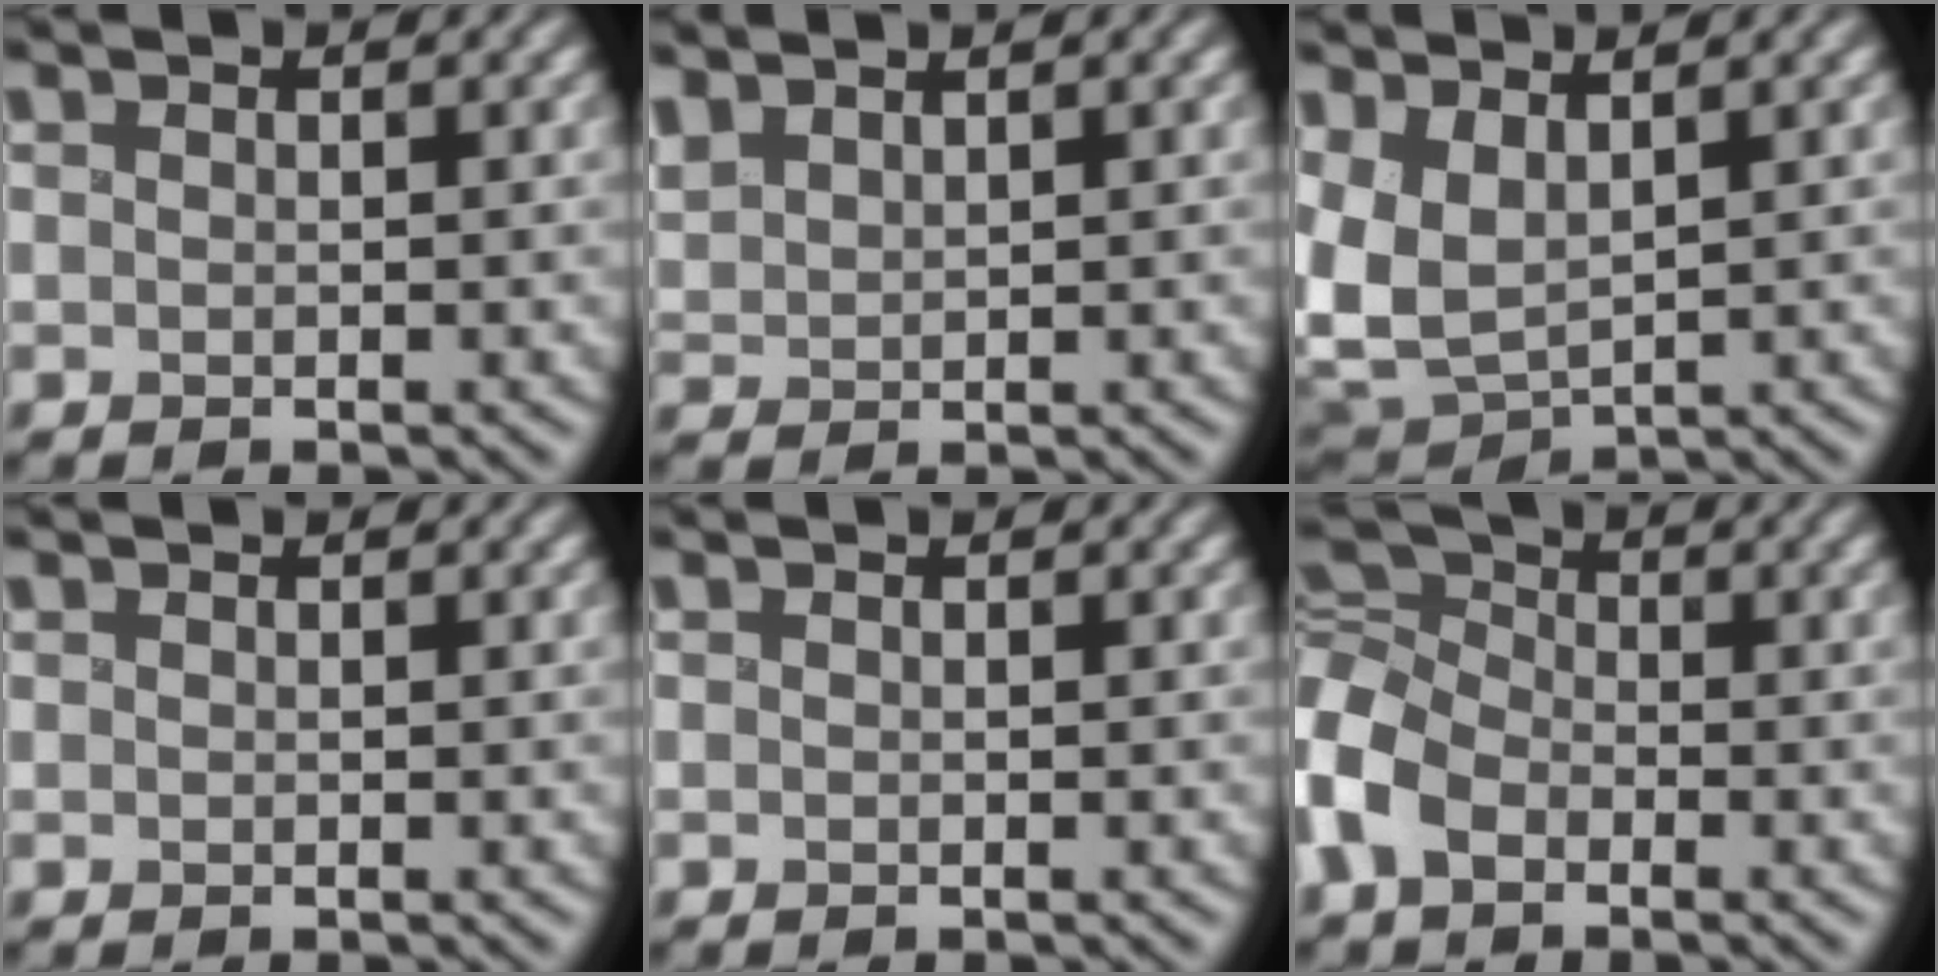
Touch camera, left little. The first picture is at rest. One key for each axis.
{"total": 2.6, "fx": 1.9, "fy": 1.2, "fz": 1.4, "tx": -0.038, "ty": 0.011, "tz": 0.041}
{"total": 5.4, "fx": 1.2, "fy": 3.3, "fz": 4.2, "tx": -0.106, "ty": -0.001, "tz": 0.021}
{"total": 0.0}
{"total": 0.0}
{"total": 7.2, "fx": -2.7, "fy": 5.1, "fz": 4.4, "tx": -0.115, "ty": 0.013, "tz": -0.077}